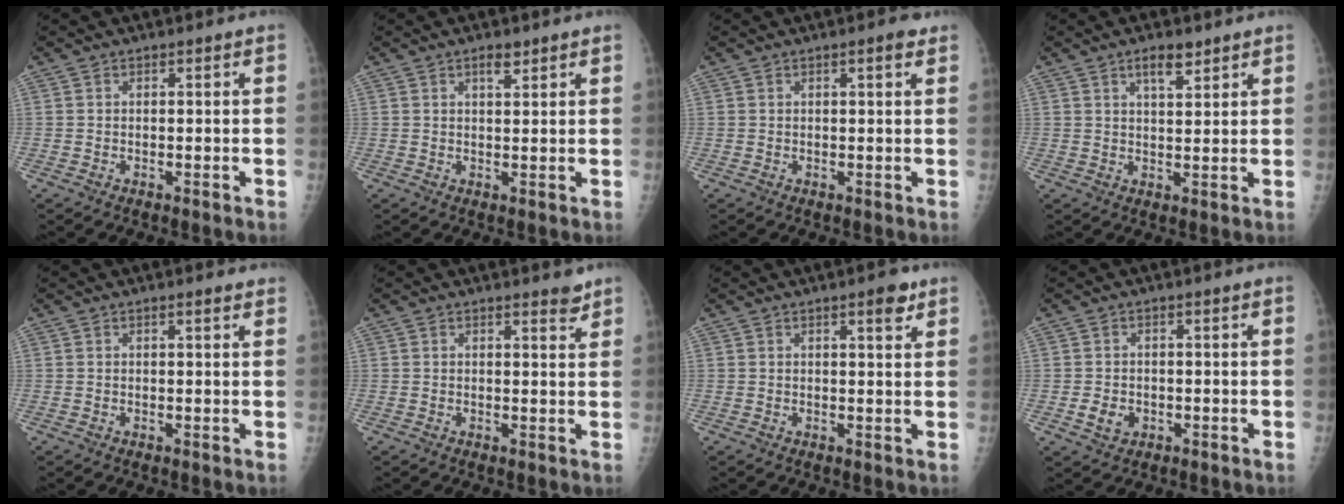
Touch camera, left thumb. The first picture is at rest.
{"total": 2.2, "force": [1.5, 0.9, 1.4], "torque": [-0.011, -0.009, 0.026]}
{"total": 1.9, "force": [1.1, 0.5, 1.5], "torque": [-0.018, -0.003, 0.012]}
{"total": 4.4, "force": [2.9, 1.6, 2.8], "torque": [-0.030, -0.018, 0.050]}
{"total": 1.3, "force": [0.9, 0.4, 0.8], "torque": [-0.010, -0.003, 0.011]}
{"total": 2.0, "force": [1.7, 0.6, 0.8], "torque": [0.000, -0.013, 0.020]}
{"total": 3.0, "force": [1.9, 0.9, 2.2], "torque": [-0.024, -0.009, 0.023]}
{"total": 3.1, "force": [-1.0, 2.4, 1.6], "torque": [-0.016, 0.003, -0.009]}